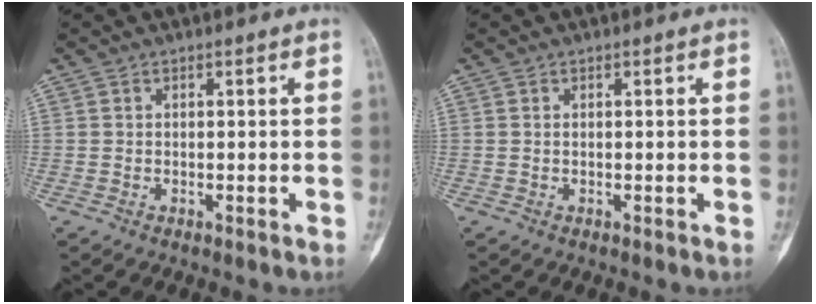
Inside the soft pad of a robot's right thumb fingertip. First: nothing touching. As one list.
[{"total": 0.0}]